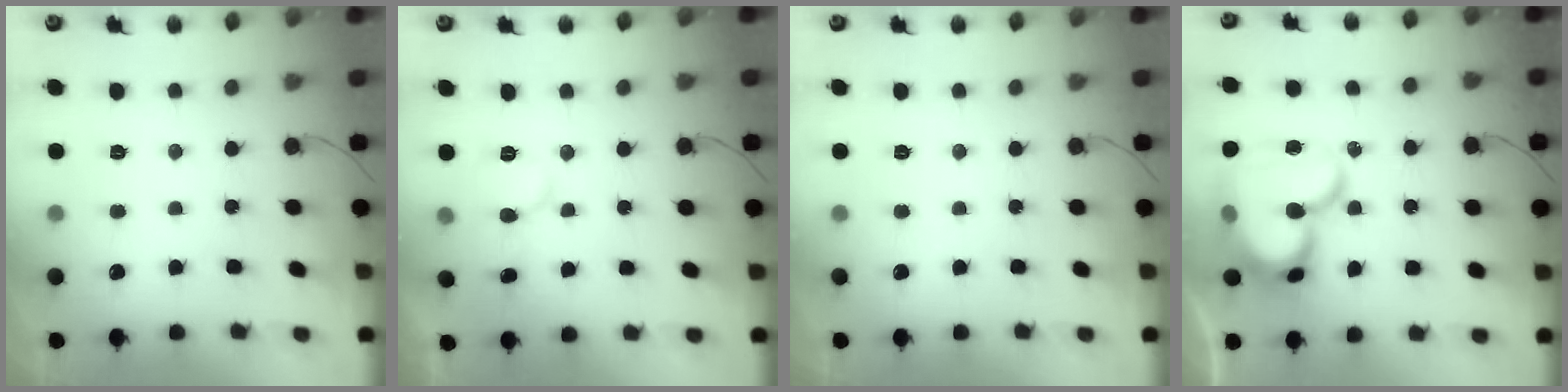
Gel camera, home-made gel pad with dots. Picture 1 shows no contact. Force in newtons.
{"total": 6.9, "press": 6.8, "slide": 0.7}
{"total": 0.0}
{"total": 20.8, "press": 20.7, "slide": 1.9}